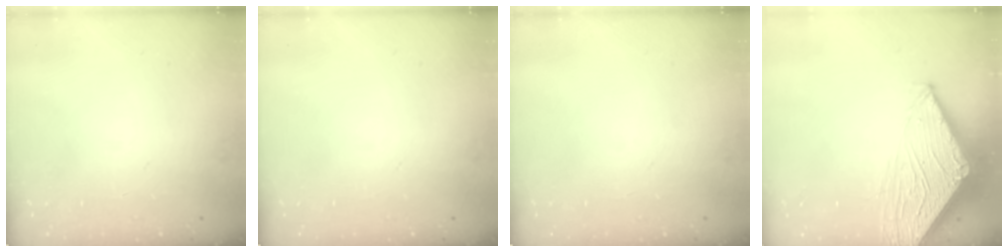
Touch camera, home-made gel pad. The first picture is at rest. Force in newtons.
{"total": 0.0}
{"total": 0.0}
{"total": 11.2, "press": 11.1, "slide": 0.5}